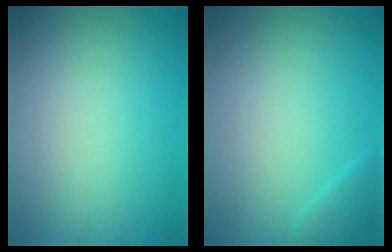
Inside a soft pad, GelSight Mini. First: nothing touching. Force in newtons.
{"total": 1.3, "press": 1.3, "slide": 0.1}